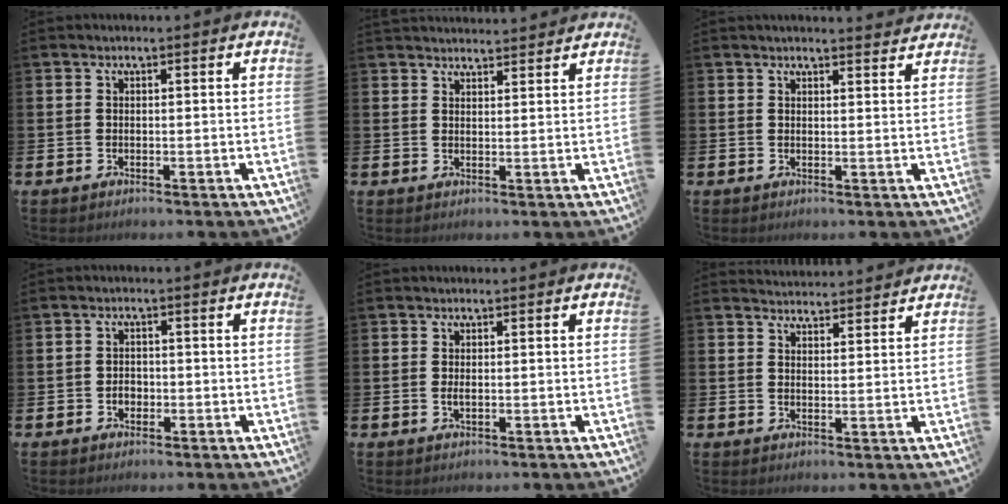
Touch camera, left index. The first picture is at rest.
{"total": 2.4, "force": [2.4, 0.2, -0.2], "torque": [0.001, -0.013, 0.044]}
{"total": 2.4, "force": [2.4, 0.1, 0.1], "torque": [0.006, -0.016, 0.041]}
{"total": 1.7, "force": [-0.5, 1.3, 0.8], "torque": [-0.006, 0.000, -0.014]}
{"total": 0.8, "force": [0.0, 0.2, 0.8], "torque": [-0.012, -0.001, 0.000]}
{"total": 3.5, "force": [3.5, 0.3, -0.2], "torque": [0.000, -0.022, 0.064]}